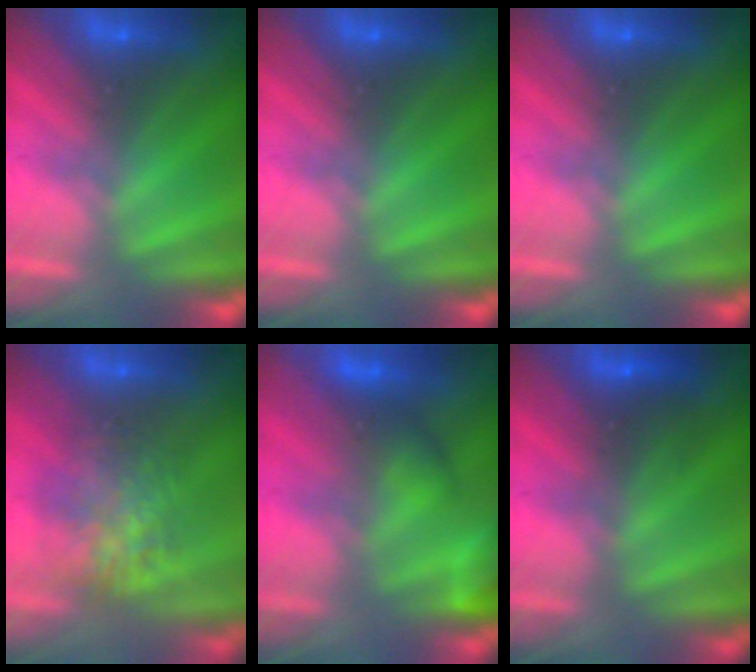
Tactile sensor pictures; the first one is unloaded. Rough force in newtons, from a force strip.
{"total": 0.0}
{"total": 0.0}
{"total": 7.3}
{"total": 4.7}
{"total": 2.7}